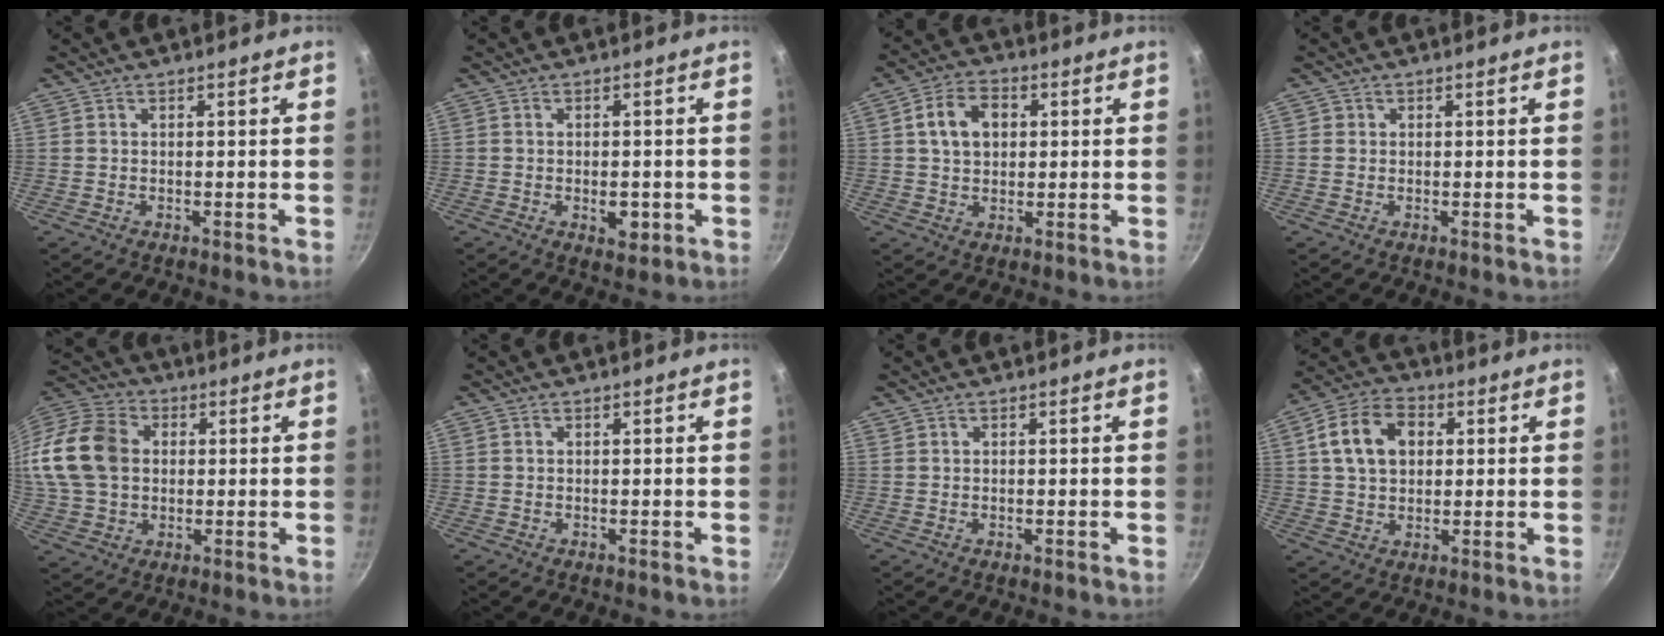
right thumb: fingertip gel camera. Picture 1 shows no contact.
{"total": 4.0, "force": [-1.1, 2.2, 3.2], "torque": [-0.039, 0.001, -0.013]}
{"total": 8.4, "force": [1.8, 6.2, 5.4], "torque": [-0.073, 0.010, 0.024]}
{"total": 0.7, "force": [0.1, 0.7, 0.1], "torque": [0.003, 0.001, -0.002]}
{"total": 19.1, "force": [1.9, 14.9, 11.7], "torque": [-0.231, 0.027, 0.026]}
{"total": 0.0}
{"total": 0.0}
{"total": 11.6, "force": [2.8, 8.4, 7.5], "torque": [-0.116, 0.013, 0.036]}